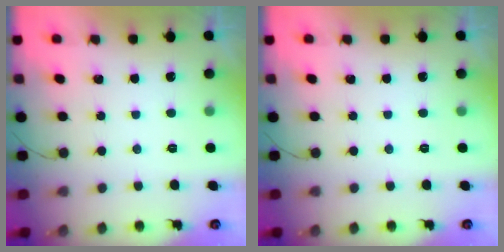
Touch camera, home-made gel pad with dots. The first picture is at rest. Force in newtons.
{"total": 0.0}